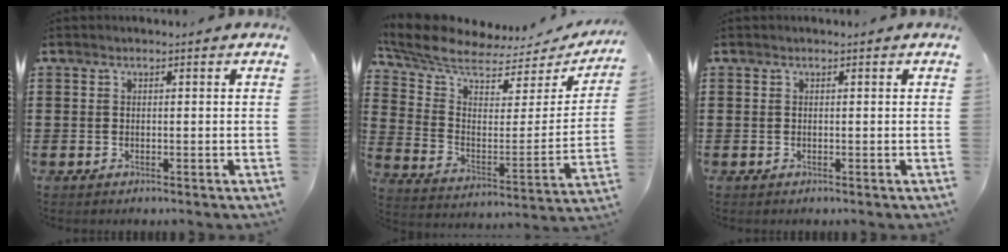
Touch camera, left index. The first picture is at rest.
{"total": 6.2, "force": [5.4, 1.8, 2.5], "torque": [-0.078, -0.048, 0.090]}
{"total": 0.0}